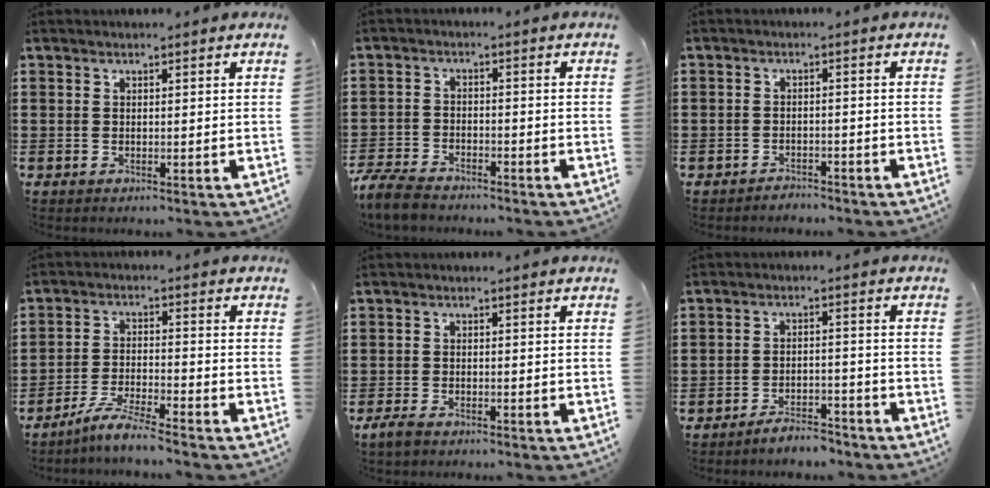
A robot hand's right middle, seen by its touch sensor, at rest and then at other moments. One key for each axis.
{"total": 5.1, "fx": -4.8, "fy": 1.1, "fz": 1.5, "tx": -0.050, "ty": -0.001, "tz": -0.102}
{"total": 2.3, "fx": -2.2, "fy": 0.4, "fz": -0.4, "tx": 0.001, "ty": 0.005, "tz": -0.052}
{"total": 5.5, "fx": -4.9, "fy": -0.2, "fz": 2.4, "tx": -0.052, "ty": -0.011, "tz": -0.096}
{"total": 2.0, "fx": -1.6, "fy": 0.7, "fz": 1.0, "tx": -0.035, "ty": -0.001, "tz": -0.037}
{"total": 4.1, "fx": -4.1, "fy": 0.6, "fz": 0.5, "tx": -0.008, "ty": 0.009, "tz": -0.083}